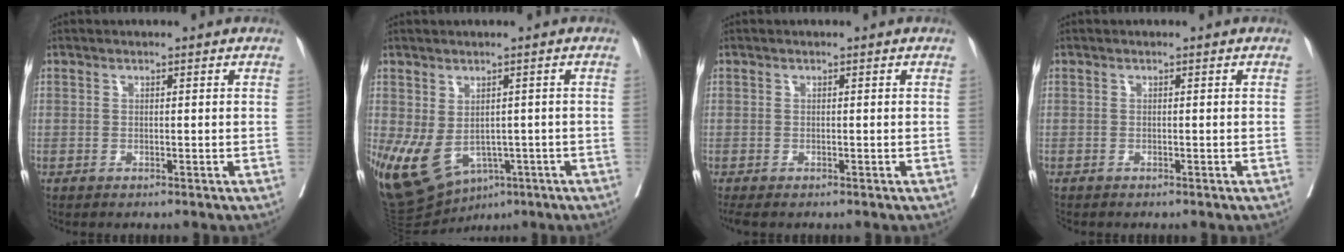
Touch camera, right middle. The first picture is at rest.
{"total": 13.9, "force": [-5.9, 8.9, 8.9], "torque": [-0.181, -0.012, -0.078]}
{"total": 2.2, "force": [-1.8, 0.6, 1.1], "torque": [-0.015, -0.008, -0.030]}
{"total": 0.8, "force": [-0.7, 0.2, 0.1], "torque": [-0.006, -0.002, -0.018]}